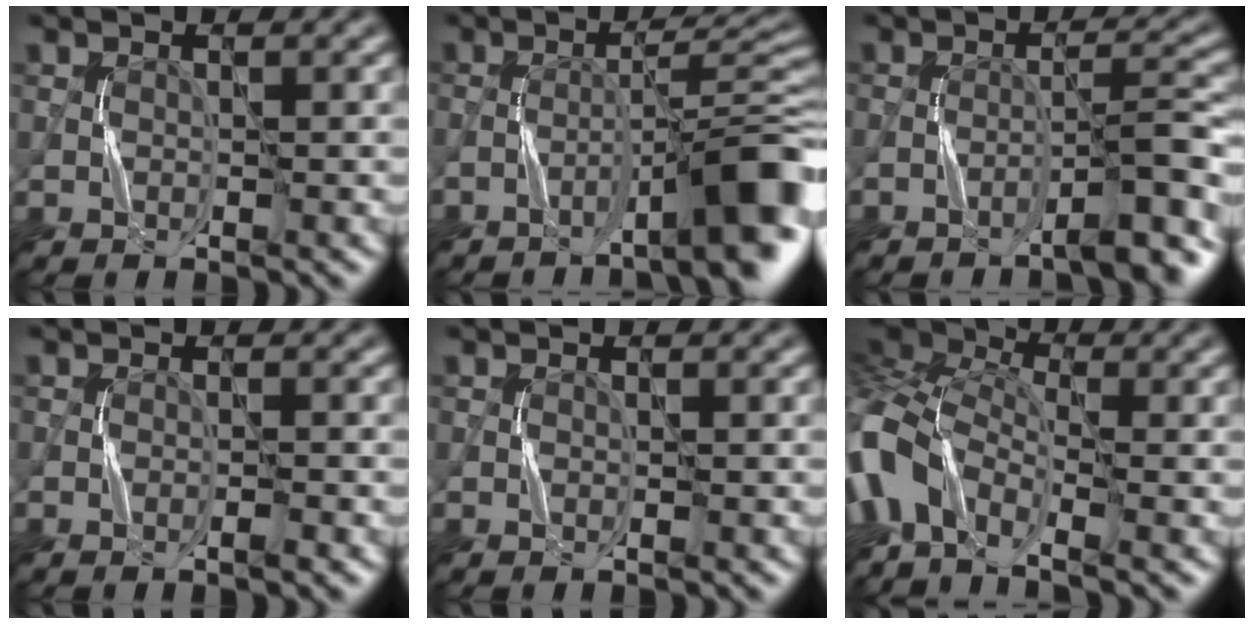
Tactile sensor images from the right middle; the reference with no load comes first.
{"total": 7.8, "force": [-4.3, 1.1, 6.5], "torque": [-0.086, 0.022, -0.069]}
{"total": 4.8, "force": [-3.4, 0.7, 3.4], "torque": [-0.038, 0.019, -0.054]}
{"total": 1.1, "force": [-0.6, 0.2, 1.0], "torque": [-0.012, 0.004, -0.010]}
{"total": 0.0}
{"total": 8.3, "force": [-2.9, 4.5, 6.3], "torque": [-0.136, -0.001, -0.076]}